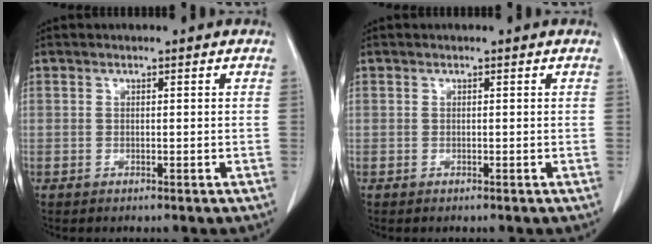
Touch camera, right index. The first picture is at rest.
{"total": 0.0}